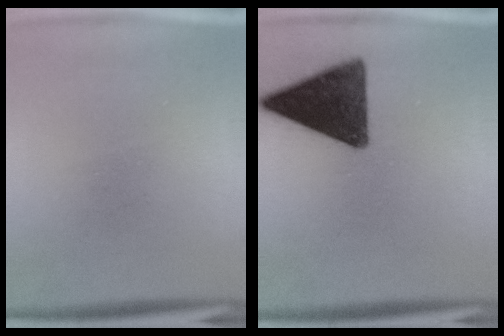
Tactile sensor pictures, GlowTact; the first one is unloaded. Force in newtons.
{"total": 15.1}